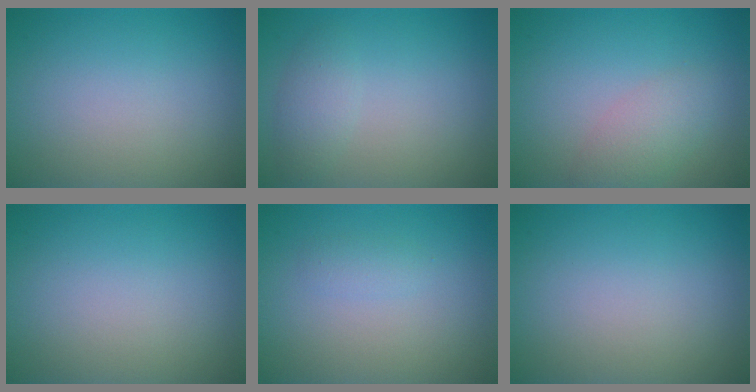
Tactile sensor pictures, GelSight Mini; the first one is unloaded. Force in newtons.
{"total": 1.7, "press": 1.7, "slide": 0.1}
{"total": 2.7, "press": 2.7, "slide": 0.1}
{"total": 0.0}
{"total": 1.0, "press": 1.0, "slide": 0.1}
{"total": 0.0}